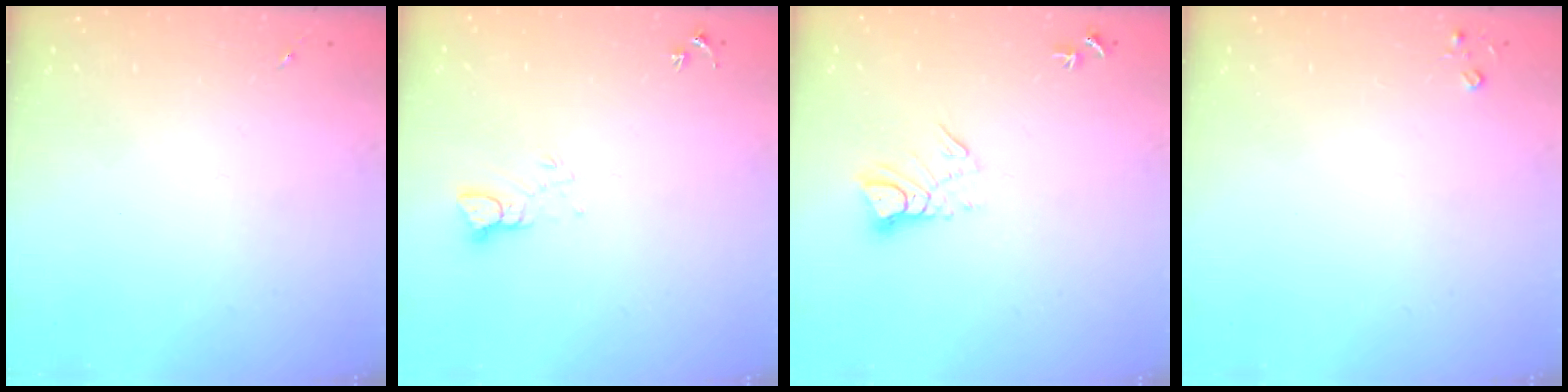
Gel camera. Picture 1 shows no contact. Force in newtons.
{"total": 3.6, "press": 3.5, "slide": 0.3}
{"total": 7.3, "press": 7.3, "slide": 0.7}
{"total": 2.3, "press": 2.3, "slide": 0.3}